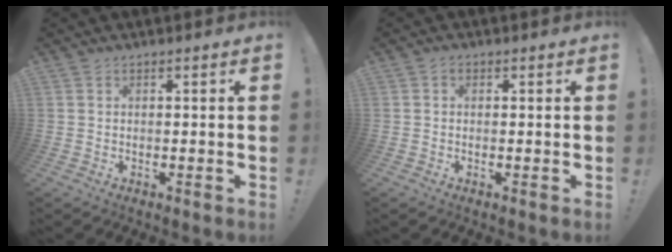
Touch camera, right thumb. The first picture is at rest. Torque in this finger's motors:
{"motor_torque": [-0.02, 0.12, 0.12, 0.21, -0.03]}